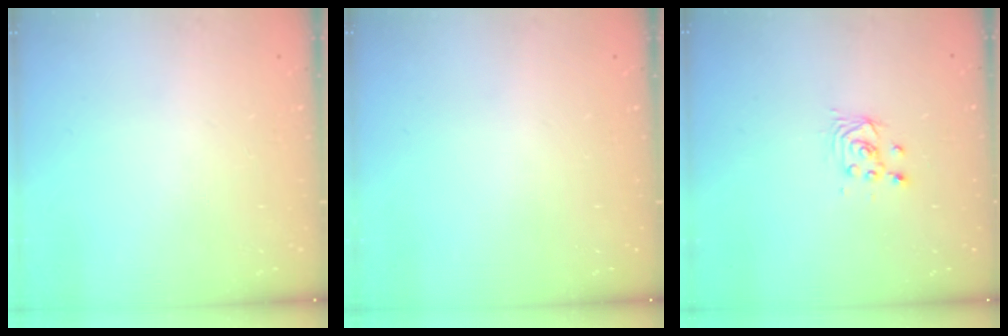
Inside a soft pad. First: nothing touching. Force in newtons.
{"total": 0.0}
{"total": 2.6, "press": 2.6, "slide": 0.1}